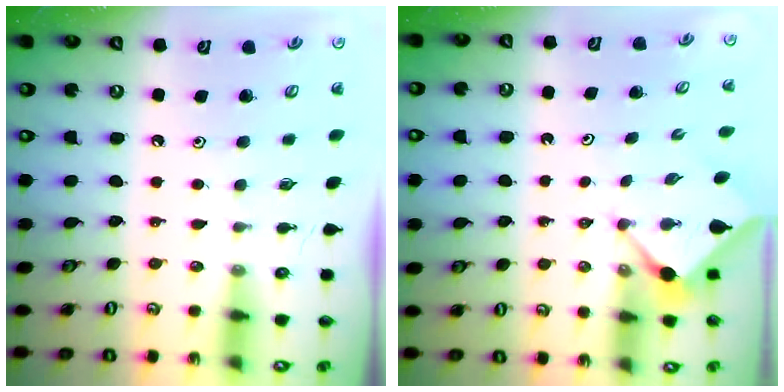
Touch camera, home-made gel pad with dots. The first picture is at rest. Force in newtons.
{"total": 3.0, "press": 3.0, "slide": 0.4}